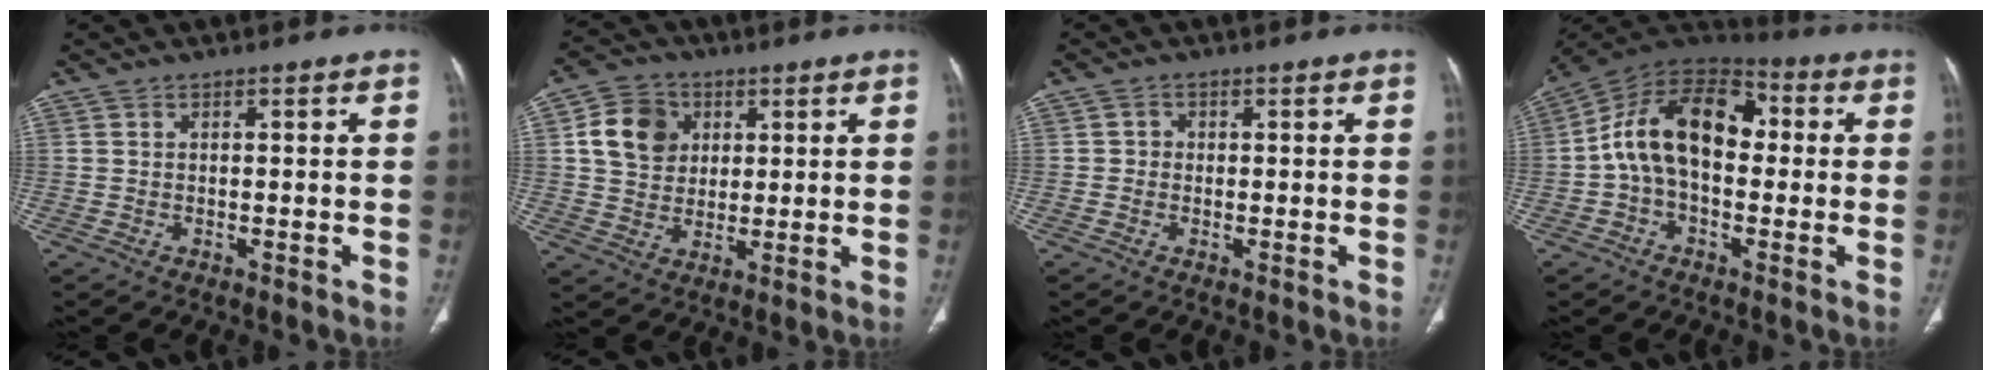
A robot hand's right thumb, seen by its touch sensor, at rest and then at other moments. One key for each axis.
{"total": 10.0, "fx": 2.8, "fy": 8.2, "fz": 4.9, "tx": -0.066, "ty": -0.003, "tz": 0.048}
{"total": 1.3, "fx": -0.1, "fy": 1.3, "fz": 0.4, "tx": 0.003, "ty": 0.005, "tz": -0.005}
{"total": 16.0, "fx": 0.5, "fy": 10.1, "fz": 12.3, "tx": -0.193, "ty": 0.048, "tz": -0.004}